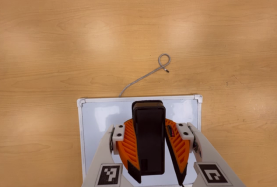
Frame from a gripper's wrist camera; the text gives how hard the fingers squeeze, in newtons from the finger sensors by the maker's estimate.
{"total": 10.7, "left": 10.1, "right": 11.2}